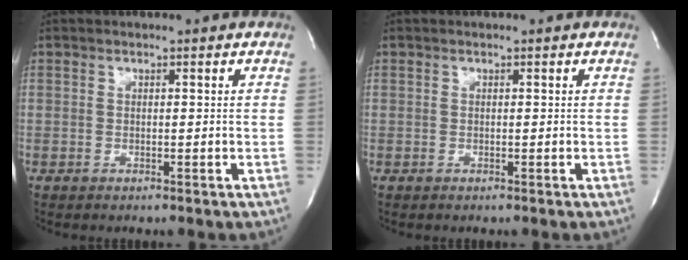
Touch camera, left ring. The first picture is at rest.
{"total": 0.0}